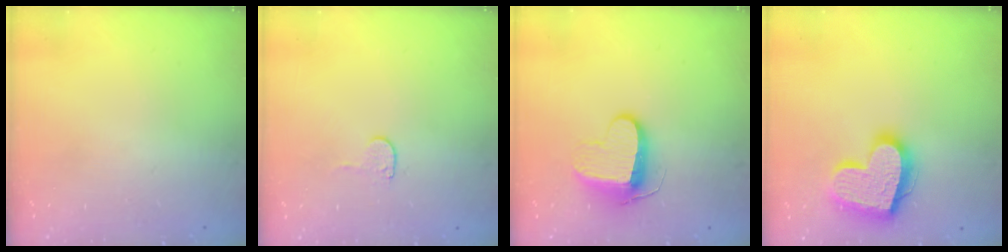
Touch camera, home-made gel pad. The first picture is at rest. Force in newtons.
{"total": 4.0, "press": 4.0, "slide": 0.3}
{"total": 9.9, "press": 9.9, "slide": 0.3}
{"total": 20.2, "press": 20.2, "slide": 1.5}